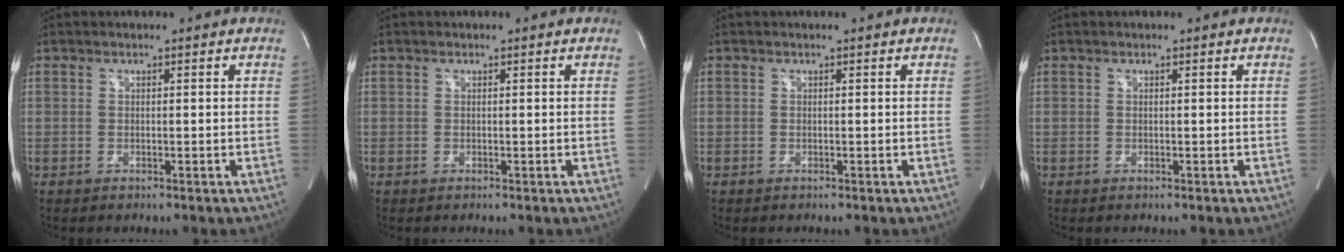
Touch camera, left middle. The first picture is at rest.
{"total": 0.0}
{"total": 0.0}
{"total": 0.0}